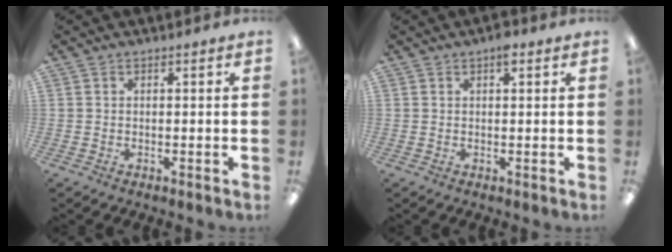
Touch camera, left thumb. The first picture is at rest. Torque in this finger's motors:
{"motor_torque": [0.14, -0.02, 0.17, -0.14, 0.06]}